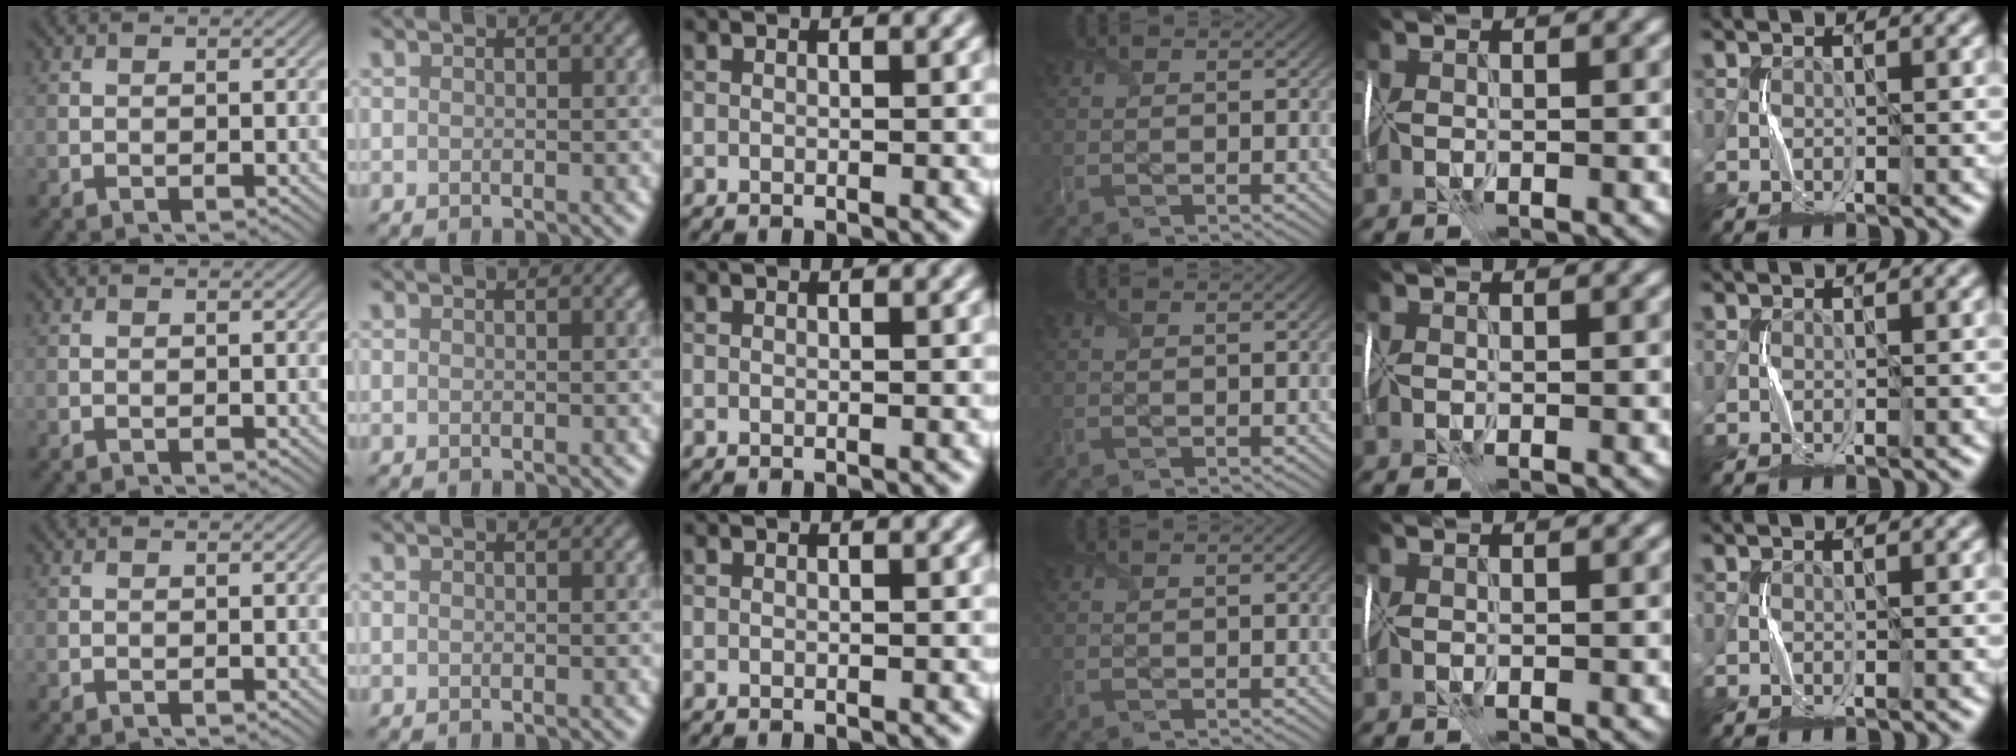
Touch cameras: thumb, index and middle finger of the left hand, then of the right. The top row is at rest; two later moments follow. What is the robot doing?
{"motion": "wrap", "object": "plastic wrap"}